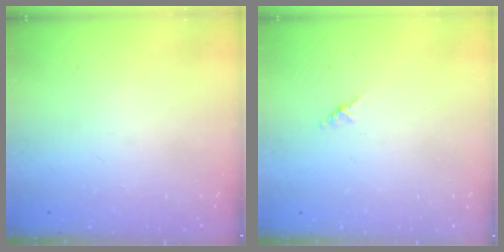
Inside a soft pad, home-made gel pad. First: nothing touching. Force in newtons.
{"total": 1.4, "press": 1.3, "slide": 0.4}